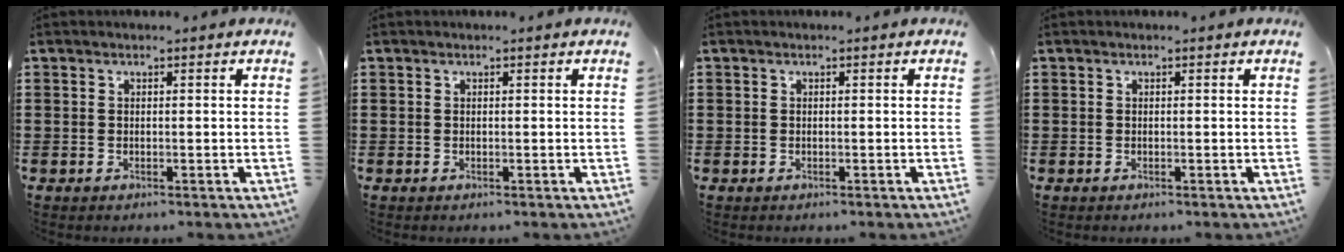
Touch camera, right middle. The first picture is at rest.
{"total": 0.0}
{"total": 0.6, "force": [-0.1, 0.6, 0.0], "torque": [-0.001, 0.006, -0.004]}
{"total": 0.0}